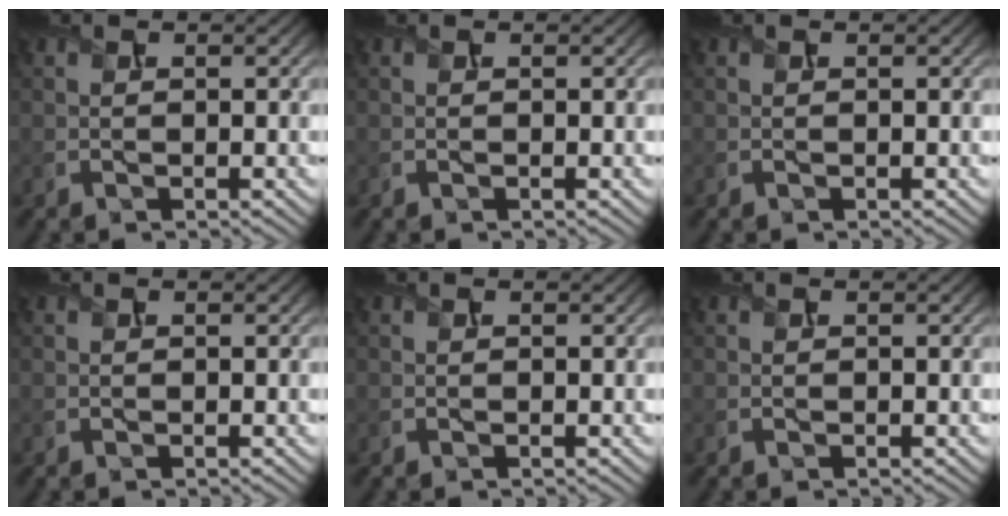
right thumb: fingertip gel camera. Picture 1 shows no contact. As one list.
[{"total": 0.0}, {"total": 0.0}, {"total": 0.0}, {"total": 0.0}, {"total": 0.0}]